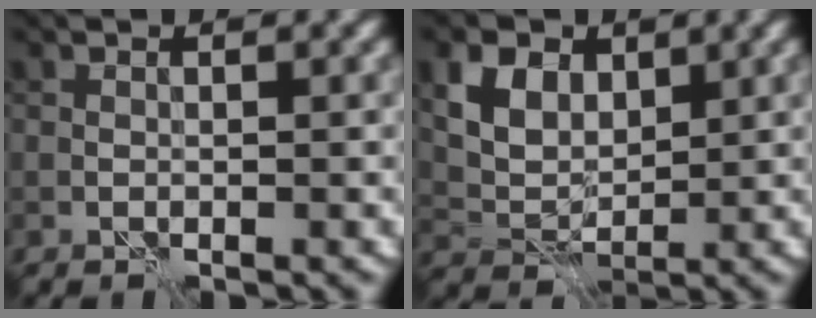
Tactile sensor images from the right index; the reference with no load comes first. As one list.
[{"total": 5.7, "force": [2.5, 4.0, 3.2], "torque": [-0.083, -0.006, 0.057]}]